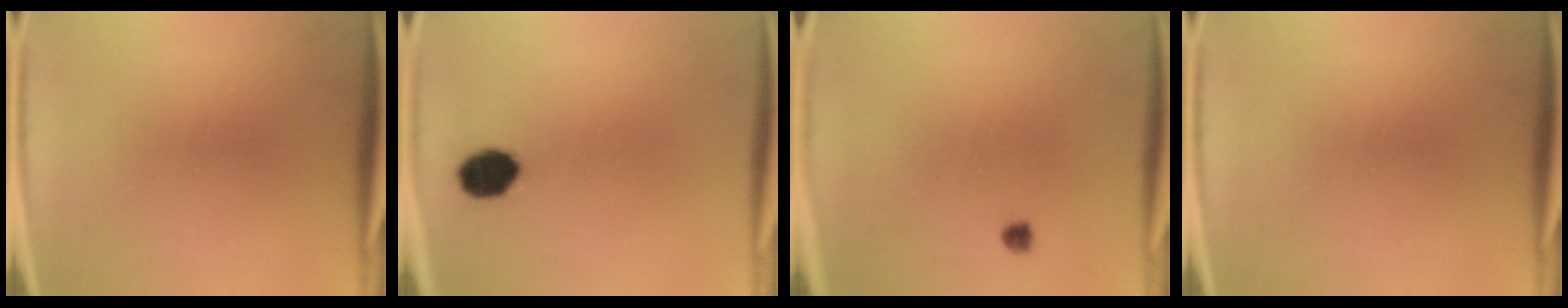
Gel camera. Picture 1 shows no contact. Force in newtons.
{"total": 6.4}
{"total": 1.2}
{"total": 0.0}